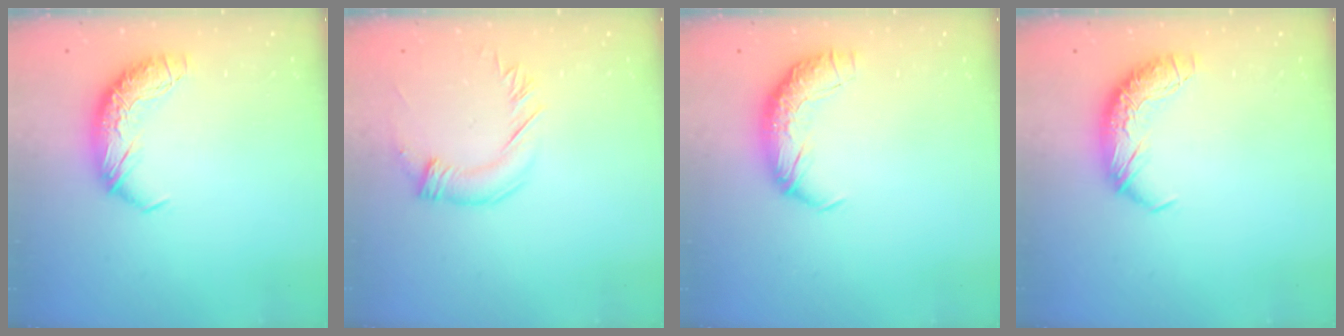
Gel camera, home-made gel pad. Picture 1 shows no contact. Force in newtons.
{"total": 2.1, "press": 1.8, "slide": 1.0}
{"total": 2.4, "press": 1.2, "slide": 2.1}
{"total": 0.0}